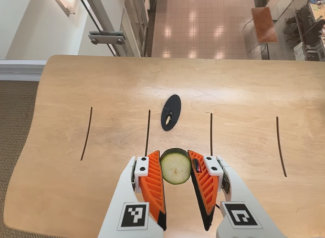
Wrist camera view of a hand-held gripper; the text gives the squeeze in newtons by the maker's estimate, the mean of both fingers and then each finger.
{"total": 11.3, "left": 11.2, "right": 11.5}